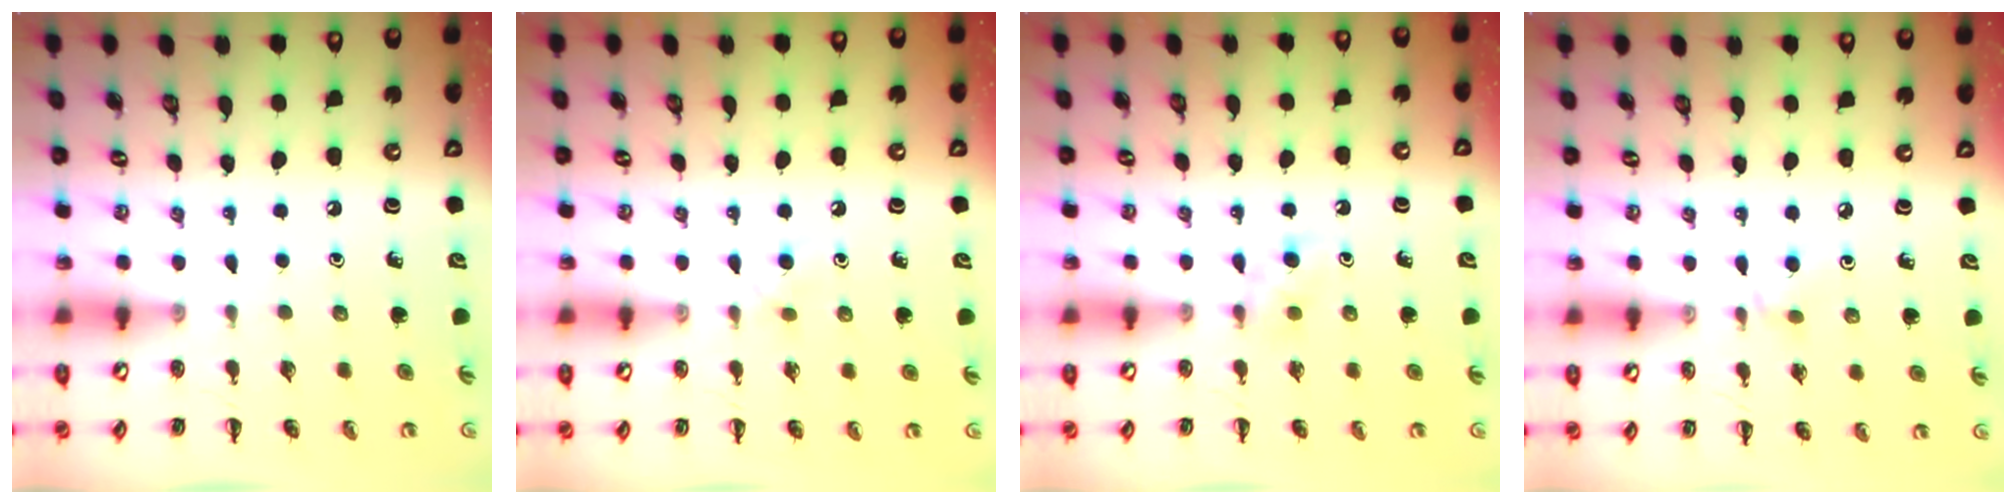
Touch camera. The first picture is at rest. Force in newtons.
{"total": 3.7, "press": 3.5, "slide": 1.4}
{"total": 3.0, "press": 2.7, "slide": 1.2}
{"total": 2.9, "press": 2.7, "slide": 1.2}